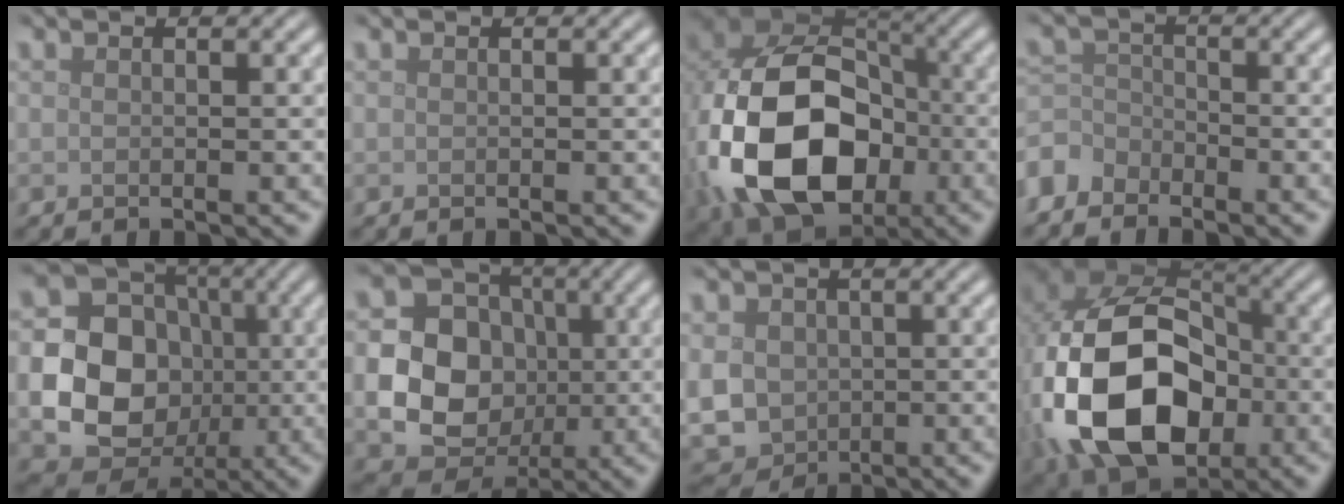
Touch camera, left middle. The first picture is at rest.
{"total": 0.0}
{"total": 16.4, "force": [-3.4, 11.8, 10.8], "torque": [-0.229, -0.037, -0.061]}
{"total": 3.4, "force": [-2.9, 1.8, 0.5], "torque": [-0.012, 0.001, -0.072]}
{"total": 14.0, "force": [-1.1, 12.5, 6.2], "torque": [-0.122, -0.012, -0.035]}
{"total": 12.5, "force": [-0.6, 11.3, 5.3], "torque": [-0.113, 0.006, -0.026]}
{"total": 6.6, "force": [-0.4, 5.8, 3.1], "torque": [-0.072, -0.012, -0.013]}
{"total": 17.0, "force": [-3.4, 11.9, 11.6], "torque": [-0.250, -0.036, -0.059]}